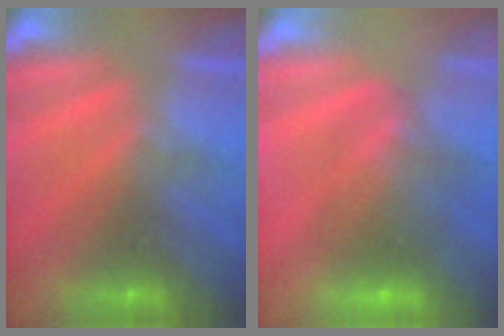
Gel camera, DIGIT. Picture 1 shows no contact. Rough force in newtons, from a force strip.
{"total": 5.8}